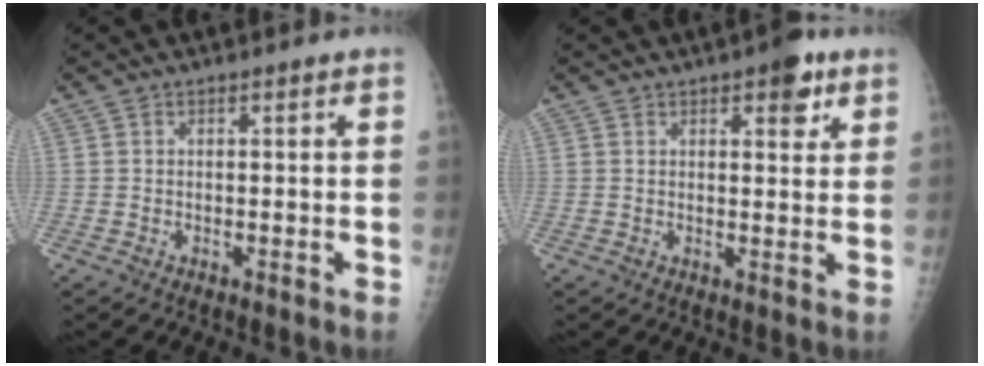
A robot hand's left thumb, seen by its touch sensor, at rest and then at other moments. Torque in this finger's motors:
{"motor_torque": [0.94, 0.86, 0.51, -0.36, 0.18]}